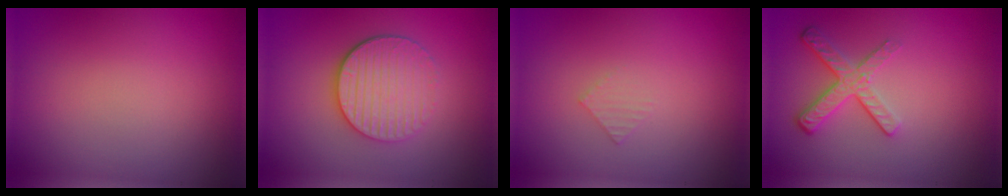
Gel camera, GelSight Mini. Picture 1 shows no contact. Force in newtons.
{"total": 4.5, "press": 3.6, "slide": 2.8}
{"total": 0.8, "press": 0.8, "slide": 0.1}
{"total": 3.0, "press": 2.3, "slide": 1.9}